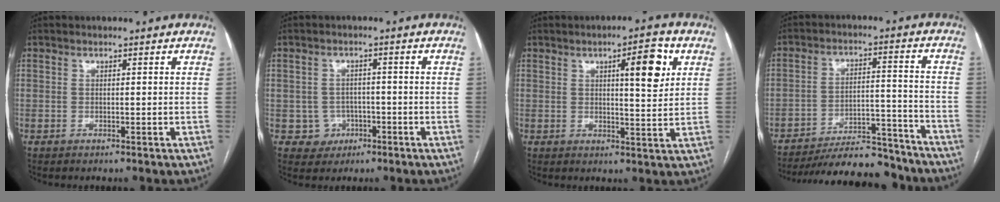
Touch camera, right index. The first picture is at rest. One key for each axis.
{"total": 3.7, "fx": -1.3, "fy": 3.4, "fz": 0.1, "tx": 0.012, "ty": 0.015, "tz": -0.013}
{"total": 7.6, "fx": 2.8, "fy": 1.5, "fz": 6.8, "tx": -0.098, "ty": 0.003, "tz": 0.038}
{"total": 18.1, "fx": -16.7, "fy": 3.7, "fz": 6.0, "tx": -0.091, "ty": 0.009, "tz": -0.244}